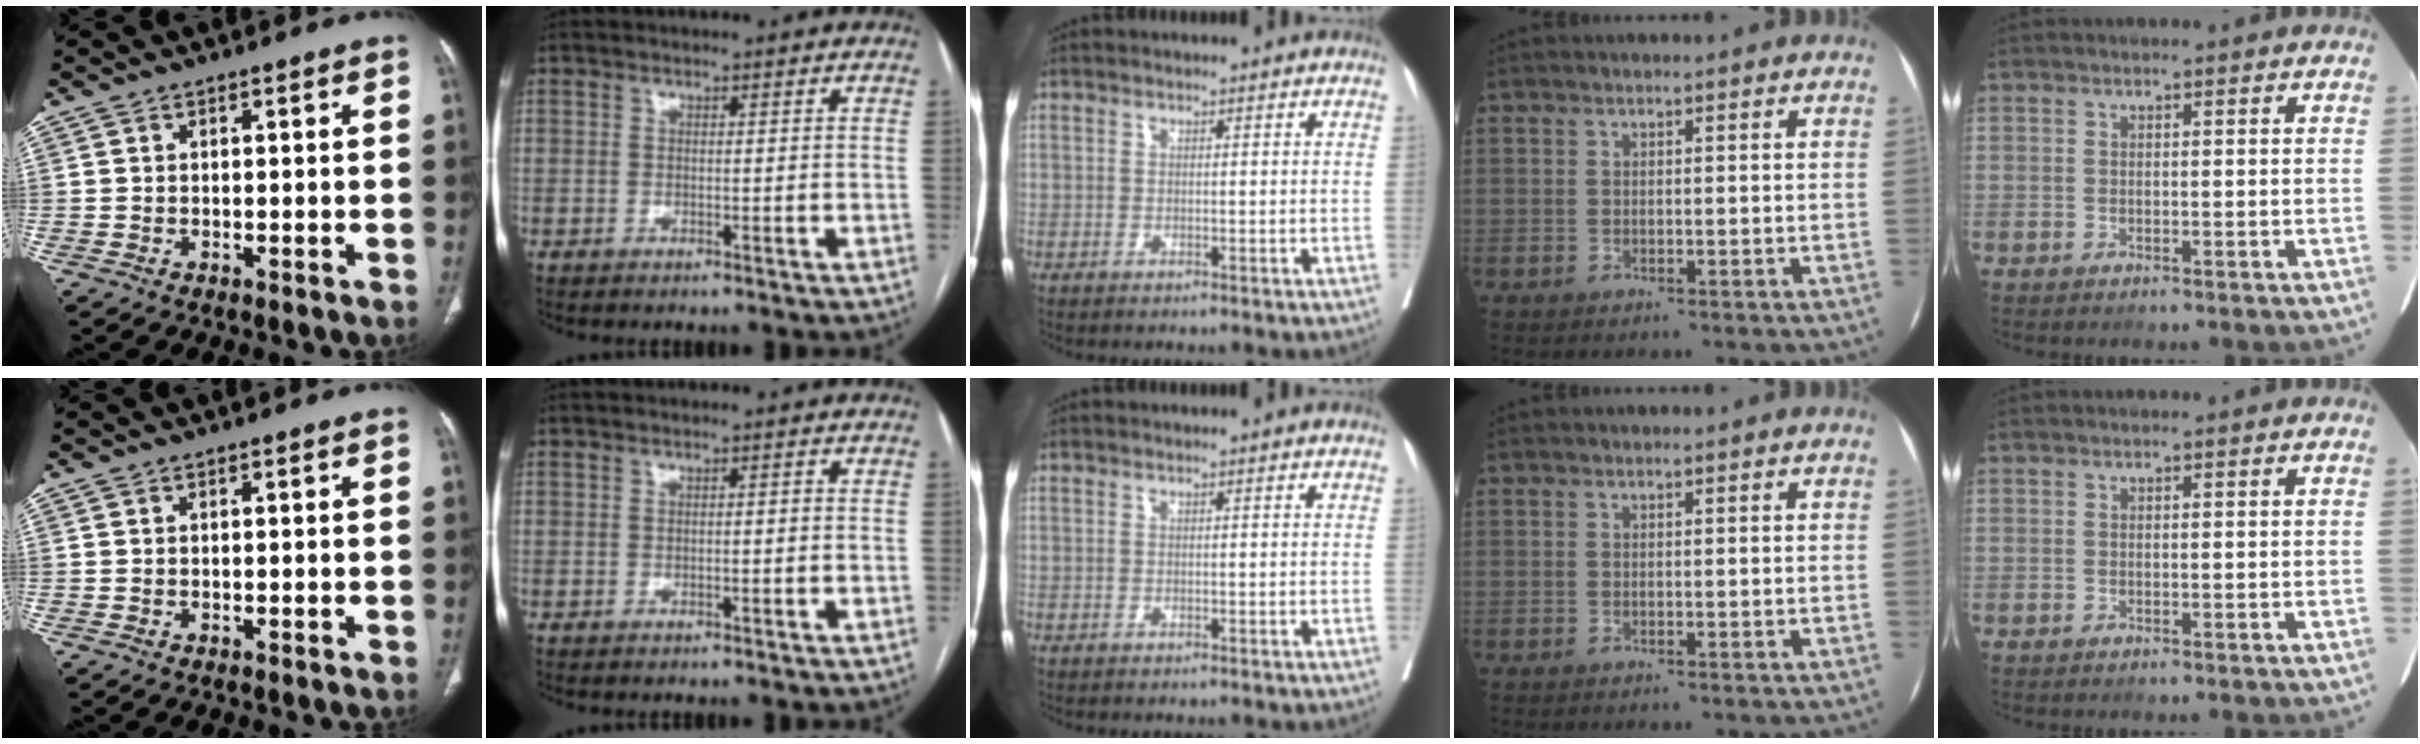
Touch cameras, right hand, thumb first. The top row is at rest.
{"index": {"total": 0.6, "force": [-0.1, 0.1, 0.6], "torque": [-0.008, 0.001, -0.001]}}